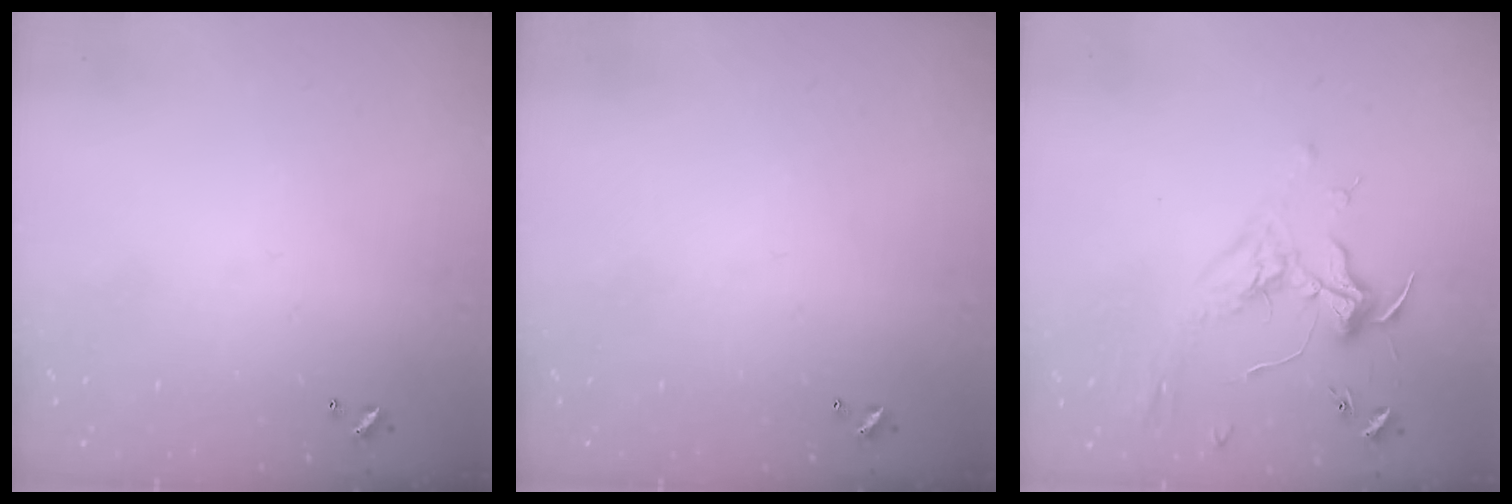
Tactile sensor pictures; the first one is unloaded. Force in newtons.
{"total": 0.0}
{"total": 1.8, "press": 1.7, "slide": 0.7}